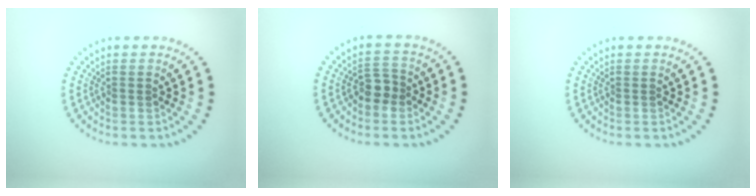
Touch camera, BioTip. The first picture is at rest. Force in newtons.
{"total": 2.0, "press": 1.8, "slide": 0.9}
{"total": 0.0}